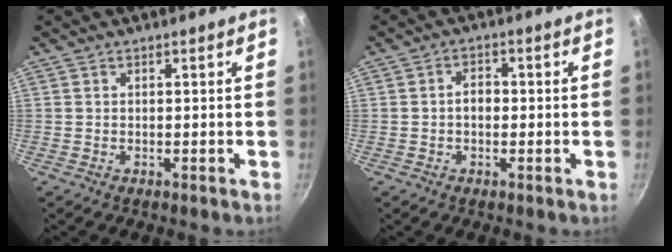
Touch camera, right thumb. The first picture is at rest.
{"total": 2.8, "force": [-0.3, 2.0, 2.0], "torque": [-0.016, 0.012, -0.006]}